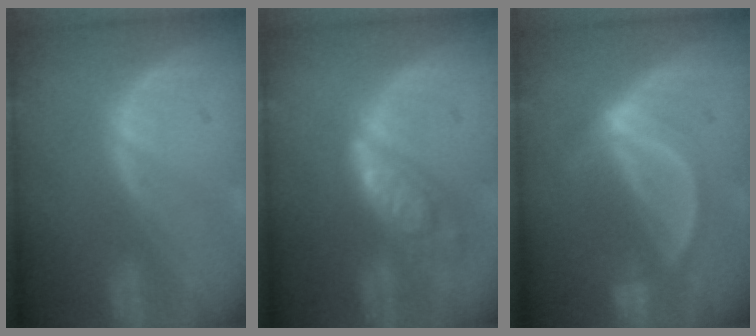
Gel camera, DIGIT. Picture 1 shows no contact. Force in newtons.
{"total": 6.3, "press": 6.3, "slide": 0.4}
{"total": 5.3, "press": 4.8, "slide": 2.3}